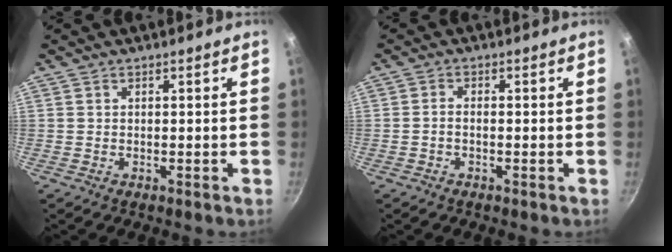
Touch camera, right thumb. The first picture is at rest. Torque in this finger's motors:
{"motor_torque": [-0.82, -0.15, -0.33, 0.11, 0.07]}